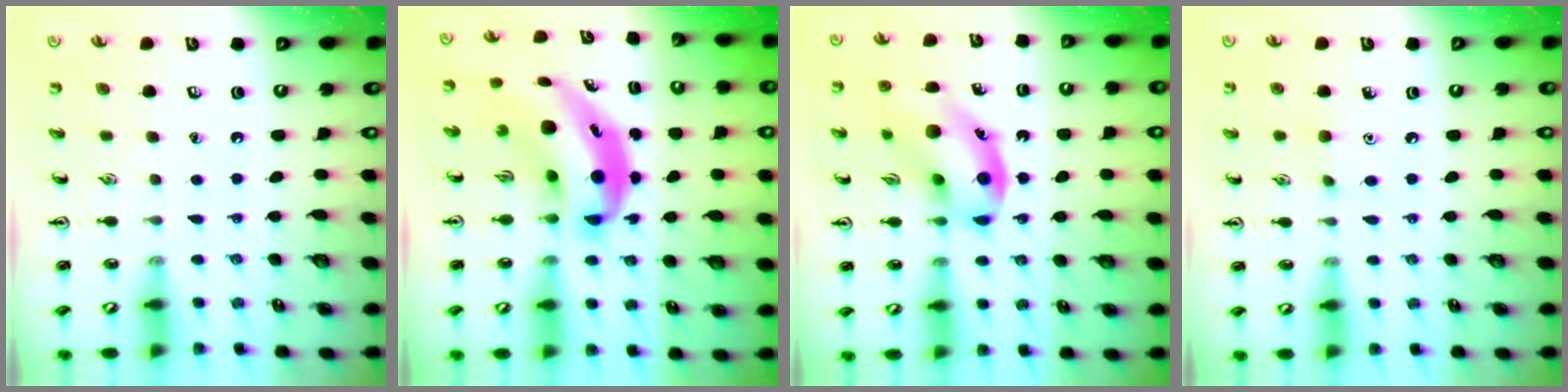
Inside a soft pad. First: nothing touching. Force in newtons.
{"total": 9.6, "press": 9.1, "slide": 2.9}
{"total": 14.6, "press": 14.3, "slide": 2.6}
{"total": 5.4, "press": 5.3, "slide": 1.1}